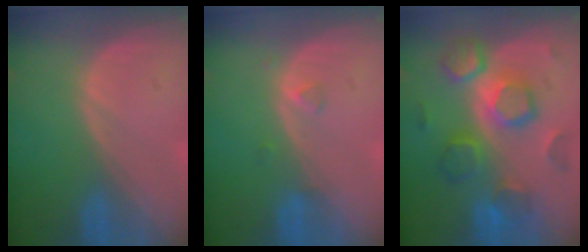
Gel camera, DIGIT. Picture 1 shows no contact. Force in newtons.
{"total": 1.2, "press": 1.2, "slide": 0.1}
{"total": 9.8, "press": 9.8, "slide": 0.6}